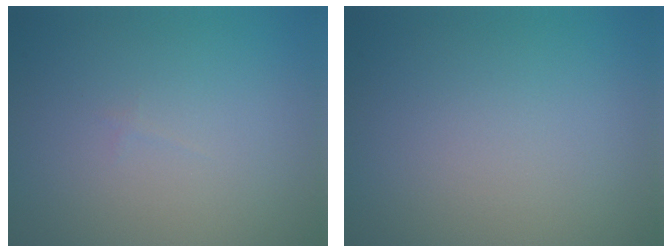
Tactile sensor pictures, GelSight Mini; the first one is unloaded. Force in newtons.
{"total": 0.0}